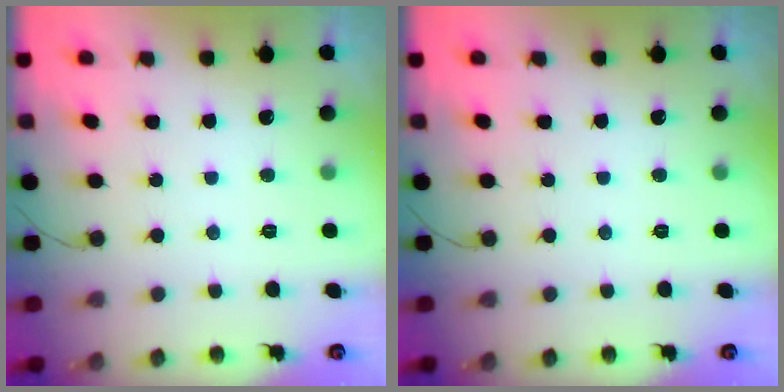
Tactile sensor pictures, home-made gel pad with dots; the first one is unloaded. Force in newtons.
{"total": 0.0}